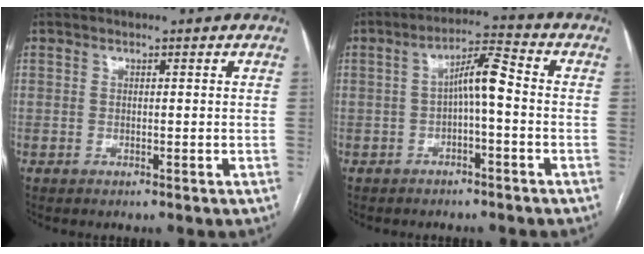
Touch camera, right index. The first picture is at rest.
{"total": 5.7, "force": [-0.6, 0.8, 5.6], "torque": [-0.096, 0.024, -0.011]}